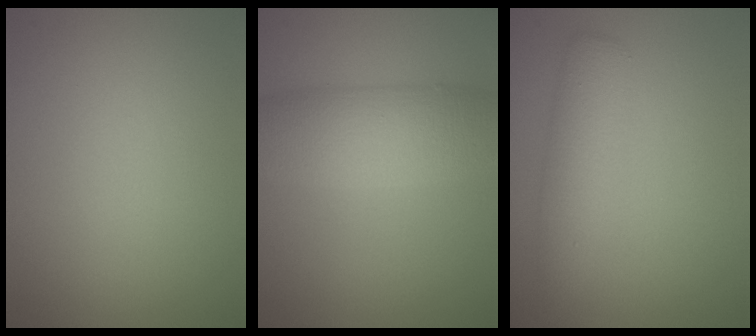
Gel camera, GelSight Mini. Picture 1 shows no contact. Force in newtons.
{"total": 6.3, "press": 6.3, "slide": 0.2}
{"total": 2.9, "press": 2.9, "slide": 0.1}